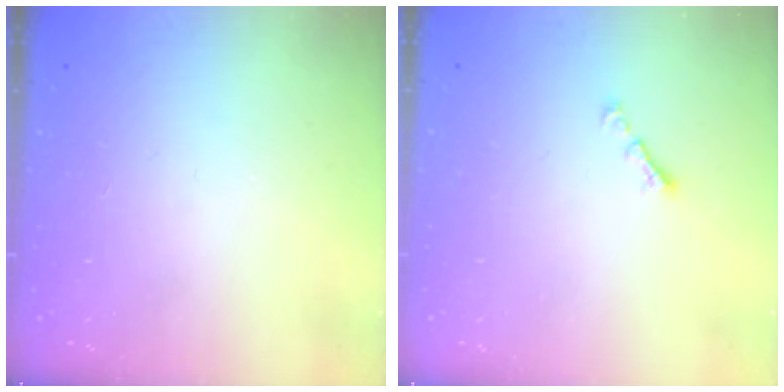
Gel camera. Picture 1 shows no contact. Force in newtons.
{"total": 1.3, "press": 1.2, "slide": 0.5}